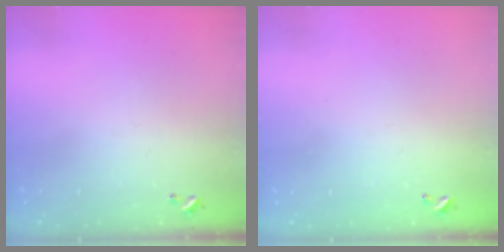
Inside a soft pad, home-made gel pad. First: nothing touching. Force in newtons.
{"total": 2.8, "press": 2.8, "slide": 0.1}